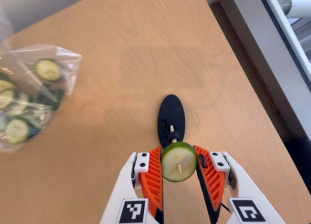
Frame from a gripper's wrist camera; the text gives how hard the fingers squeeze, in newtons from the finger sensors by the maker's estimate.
{"total": 11.3, "left": 11.9, "right": 10.6}